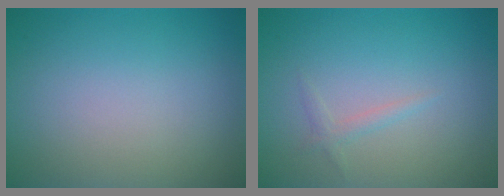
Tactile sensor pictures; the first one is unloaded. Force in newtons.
{"total": 0.9, "press": 0.9, "slide": 0.1}